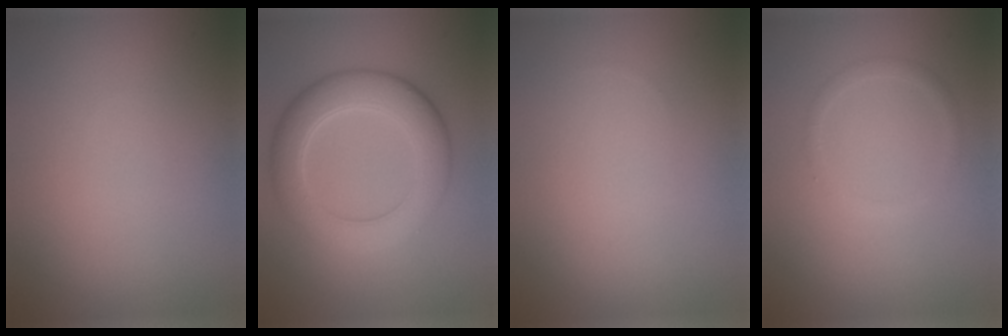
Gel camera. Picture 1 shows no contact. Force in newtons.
{"total": 6.2, "press": 6.2, "slide": 0.2}
{"total": 0.0}
{"total": 1.0, "press": 1.0, "slide": 0.1}